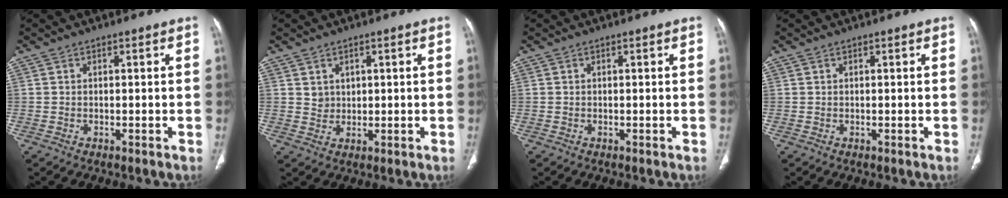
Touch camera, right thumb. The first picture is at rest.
{"total": 2.2, "force": [1.2, 1.8, 0.5], "torque": [0.007, -0.009, 0.024]}
{"total": 0.0}
{"total": 0.0}